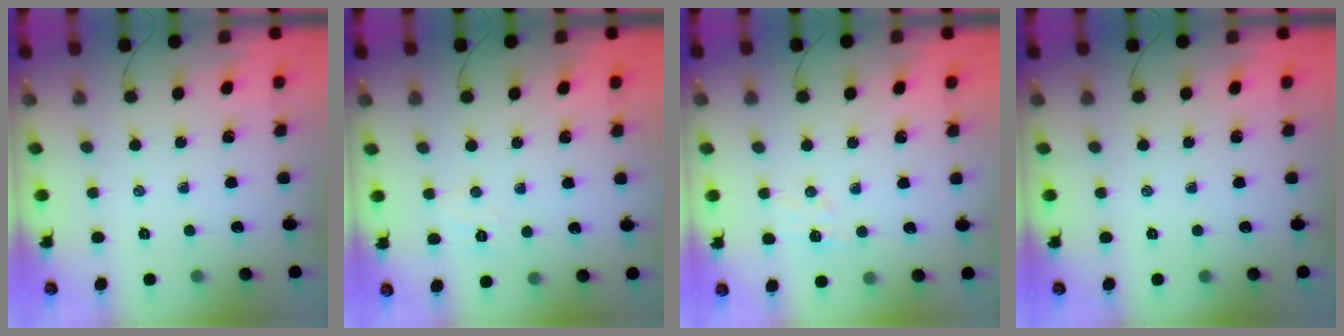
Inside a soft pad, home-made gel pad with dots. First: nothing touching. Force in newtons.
{"total": 3.5, "press": 3.4, "slide": 0.8}
{"total": 4.5, "press": 4.4, "slide": 1.0}
{"total": 0.0}